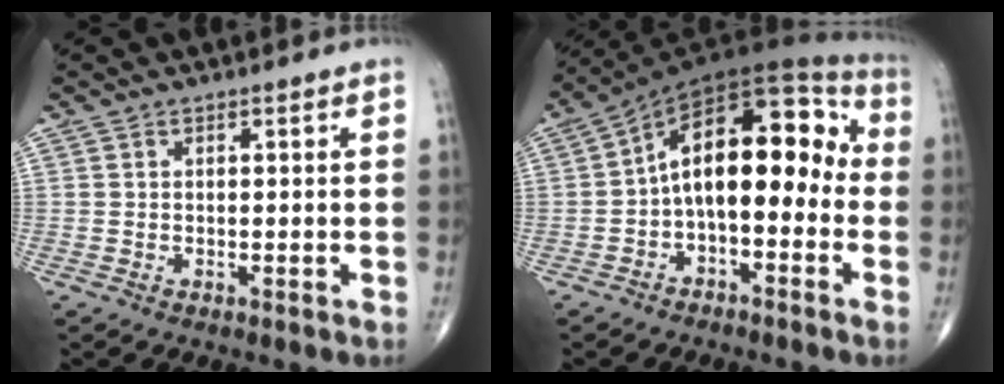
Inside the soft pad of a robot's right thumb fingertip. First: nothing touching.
{"total": 16.2, "force": [-1.2, 8.7, 13.6], "torque": [-0.178, 0.058, -0.029]}